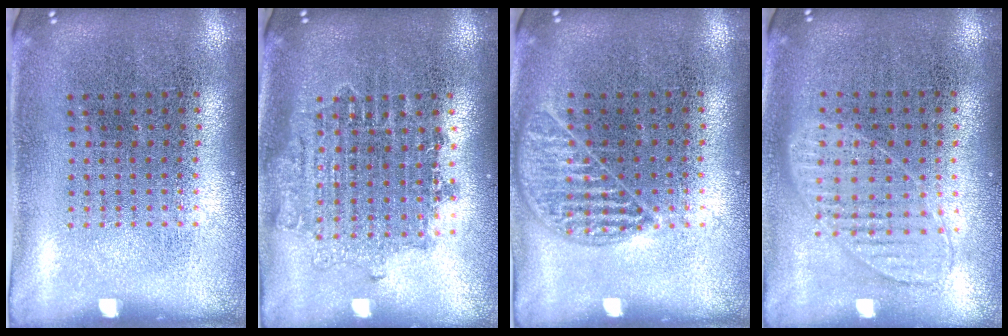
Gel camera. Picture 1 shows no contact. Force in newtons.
{"total": 1.6, "press": 1.3, "slide": 0.8}
{"total": 1.1, "press": 1.0, "slide": 0.4}
{"total": 0.9, "press": 0.9, "slide": 0.2}